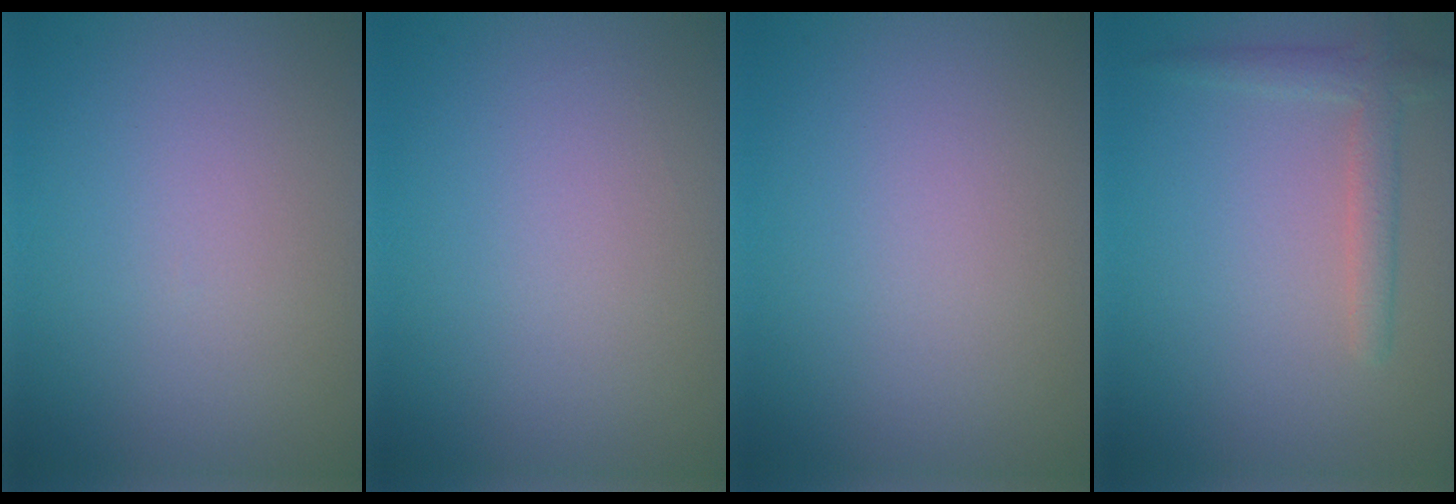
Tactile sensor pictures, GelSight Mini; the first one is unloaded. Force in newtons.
{"total": 0.0}
{"total": 0.0}
{"total": 2.3, "press": 2.3, "slide": 0.2}